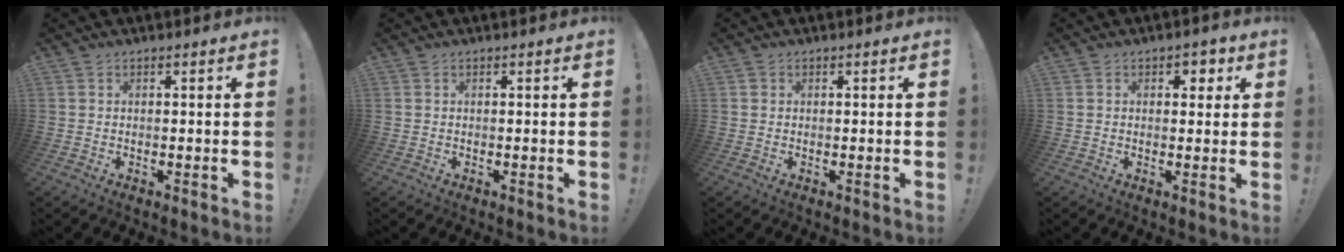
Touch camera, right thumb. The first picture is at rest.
{"total": 0.0}
{"total": 0.6, "force": [0.3, 0.5, 0.0], "torque": [-0.004, 0.004, 0.006]}
{"total": 2.8, "force": [0.9, 2.2, 1.4], "torque": [-0.009, 0.000, 0.008]}